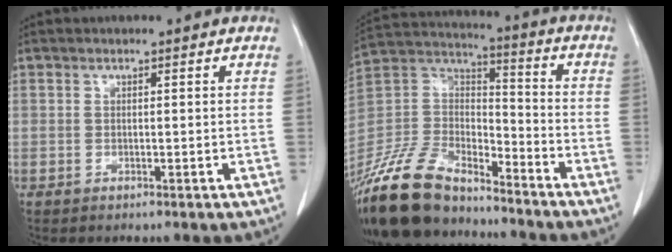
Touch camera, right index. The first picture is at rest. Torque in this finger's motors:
{"motor_torque": [0.76, -0.69, -0.03, -0.21]}